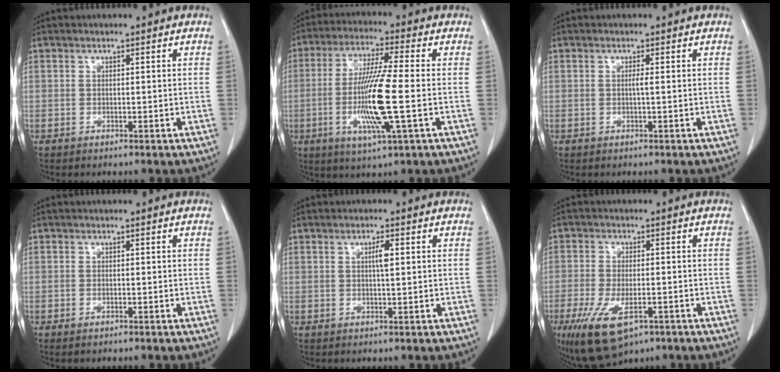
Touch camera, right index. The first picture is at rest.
{"total": 12.5, "force": [-2.2, 0.1, 12.3], "torque": [-0.247, -0.015, -0.048]}
{"total": 0.7, "force": [0.0, -0.2, 0.7], "torque": [-0.011, 0.000, -0.002]}
{"total": 0.6, "force": [-0.4, 0.2, 0.4], "torque": [-0.011, -0.002, -0.005]}
{"total": 2.1, "force": [0.5, 0.2, 2.1], "torque": [-0.036, 0.002, 0.008]}
{"total": 10.5, "force": [-5.6, 4.3, 7.8], "torque": [-0.152, -0.017, -0.088]}